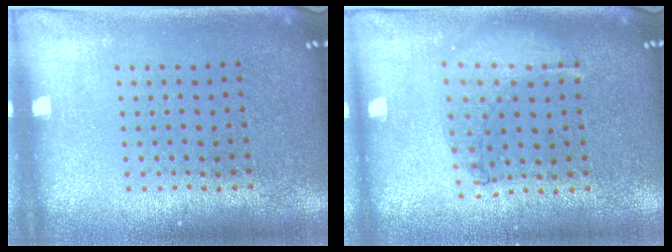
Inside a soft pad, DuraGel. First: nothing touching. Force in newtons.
{"total": 0.9, "press": 0.9, "slide": 0.2}